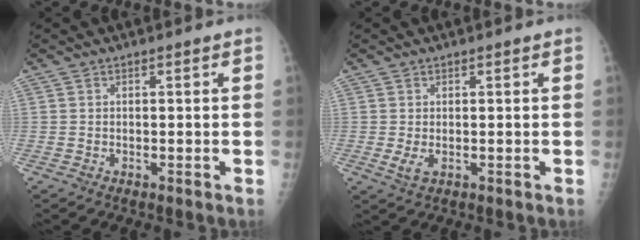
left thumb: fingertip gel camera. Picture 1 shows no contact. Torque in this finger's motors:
{"motor_torque": [0.02, 0.01, 0.27, -0.20, 0.02]}